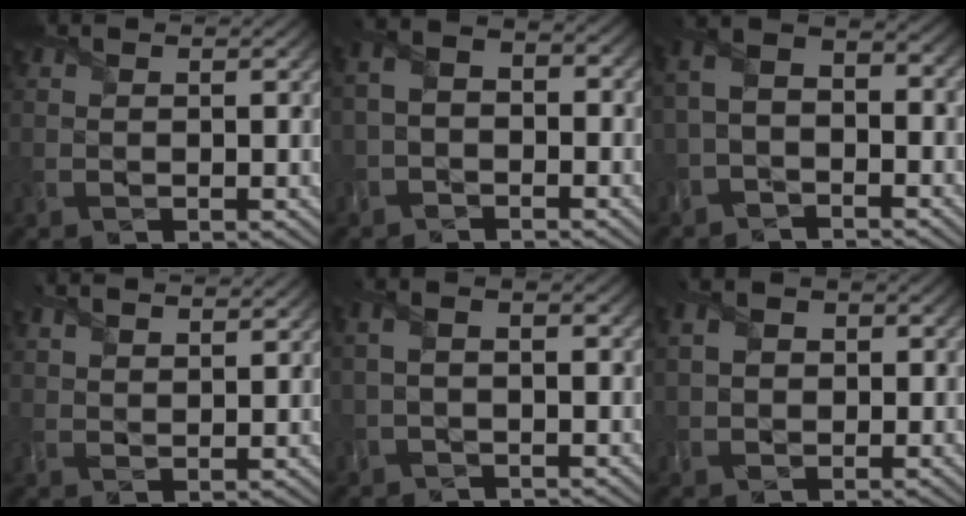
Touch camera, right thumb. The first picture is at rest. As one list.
[{"total": 3.2, "force": [-1.9, 1.9, 1.7], "torque": [-0.038, 0.005, -0.043]}, {"total": 4.9, "force": [-2.8, 2.5, 3.2], "torque": [-0.074, 0.005, -0.071]}, {"total": 5.0, "force": [4.1, 1.5, 2.5], "torque": [-0.047, 0.003, 0.069]}, {"total": 3.3, "force": [-0.7, 1.7, 2.8], "torque": [-0.057, 0.007, -0.012]}, {"total": 3.6, "force": [0.2, 3.0, 1.9], "torque": [-0.048, 0.009, -0.014]}]